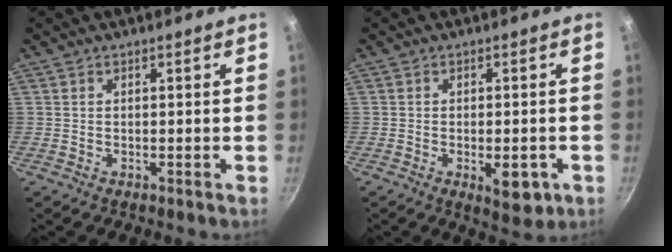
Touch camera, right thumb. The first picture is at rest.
{"total": 6.5, "force": [-2.2, 2.9, 5.4], "torque": [-0.054, 0.005, -0.021]}